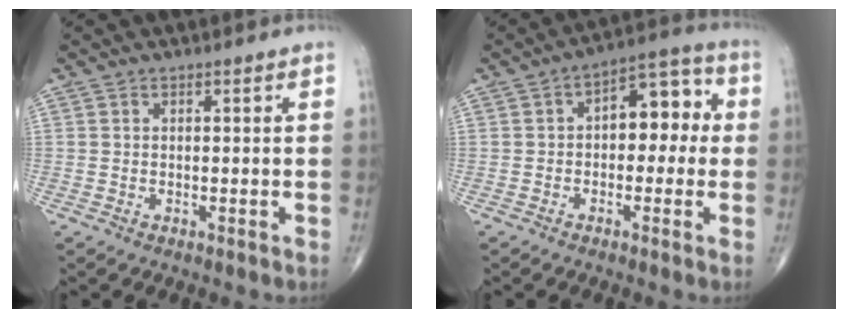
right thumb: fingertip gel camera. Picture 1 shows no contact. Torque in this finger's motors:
{"motor_torque": [-0.59, 0.57, 0.50, 0.29, 0.14]}